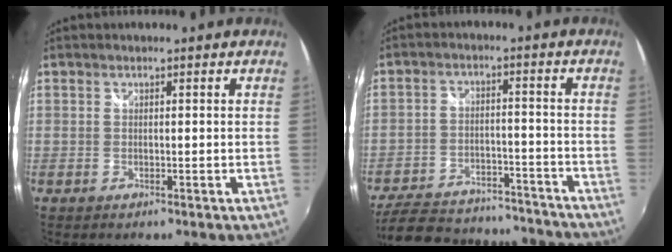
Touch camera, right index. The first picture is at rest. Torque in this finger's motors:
{"motor_torque": [-0.36, -0.18, -1.05, -0.21]}